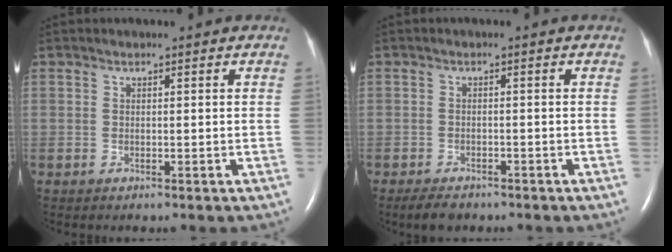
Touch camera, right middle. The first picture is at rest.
{"total": 3.3, "force": [-2.6, 1.4, 1.4], "torque": [-0.031, -0.004, -0.038]}